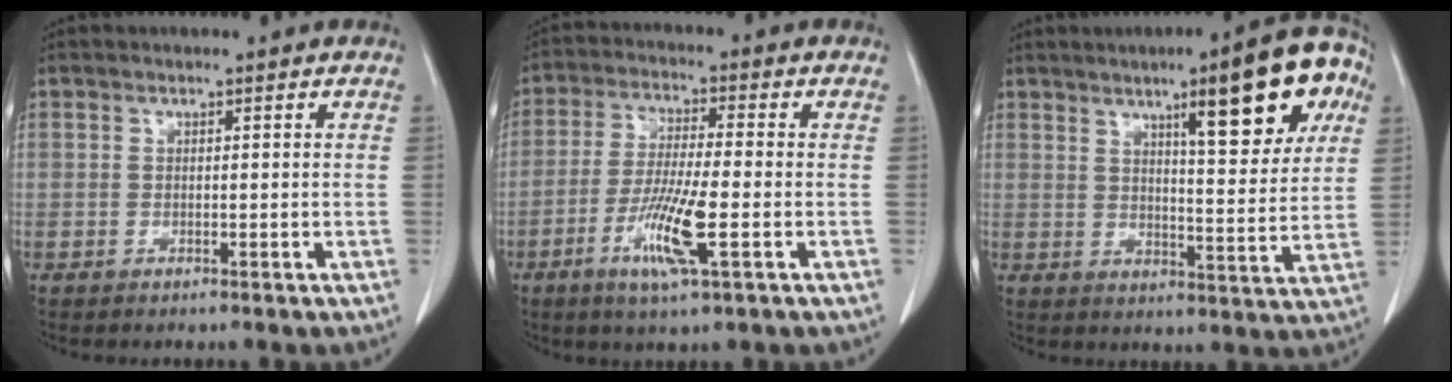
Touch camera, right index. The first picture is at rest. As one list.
[{"total": 9.5, "force": [-3.4, 0.5, 8.9], "torque": [-0.172, -0.014, -0.065]}, {"total": 15.7, "force": [7.7, 2.7, 13.4], "torque": [-0.163, 0.009, 0.098]}]